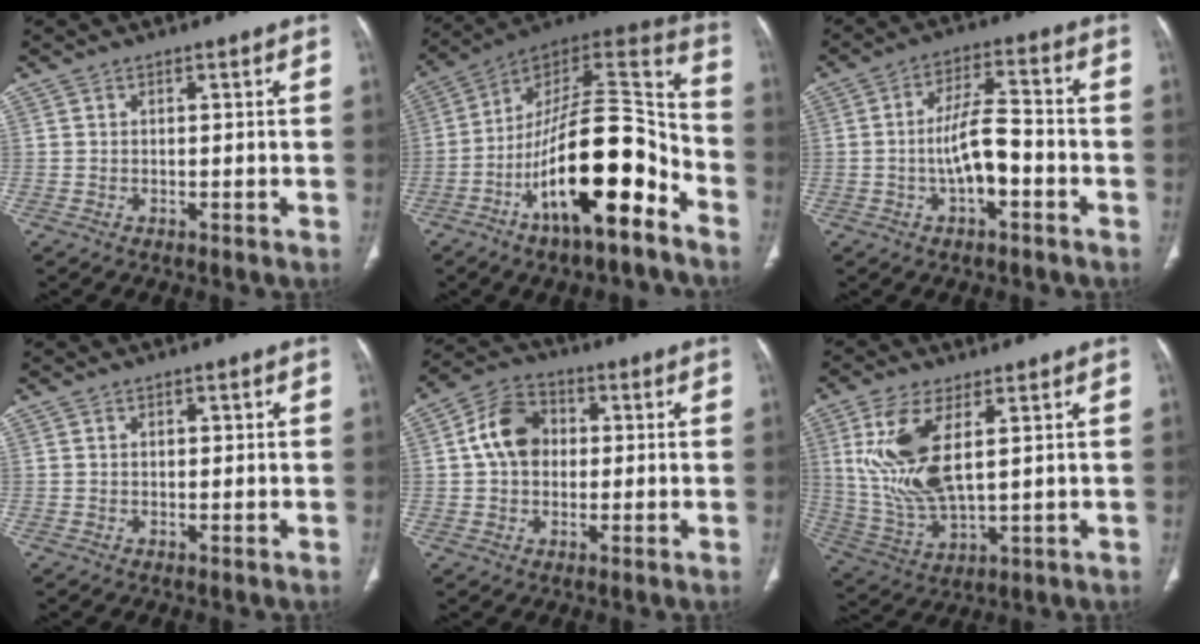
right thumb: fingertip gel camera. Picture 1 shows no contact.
{"total": 24.1, "force": [-11.5, 8.3, 19.5], "torque": [-0.325, 0.082, -0.189]}
{"total": 8.9, "force": [-2.4, 3.6, 7.8], "torque": [-0.139, 0.032, -0.045]}
{"total": 1.1, "force": [0.3, 0.7, 0.7], "torque": [-0.009, 0.000, 0.006]}
{"total": 9.5, "force": [1.1, 7.3, 5.9], "torque": [-0.089, 0.020, 0.010]}
{"total": 14.2, "force": [3.8, 6.0, 12.4], "torque": [-0.268, -0.018, 0.088]}